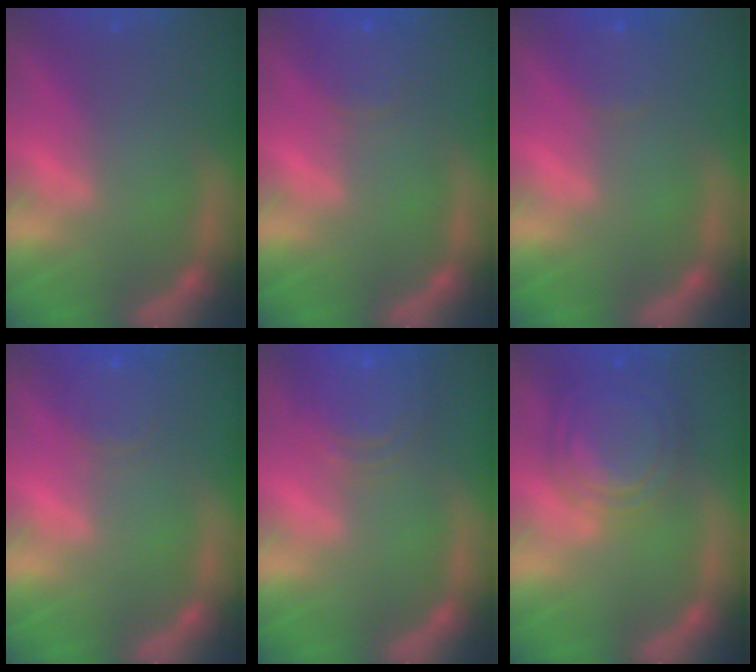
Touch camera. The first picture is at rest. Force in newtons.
{"total": 3.0}
{"total": 1.9}
{"total": 3.0}
{"total": 6.9}
{"total": 8.0}